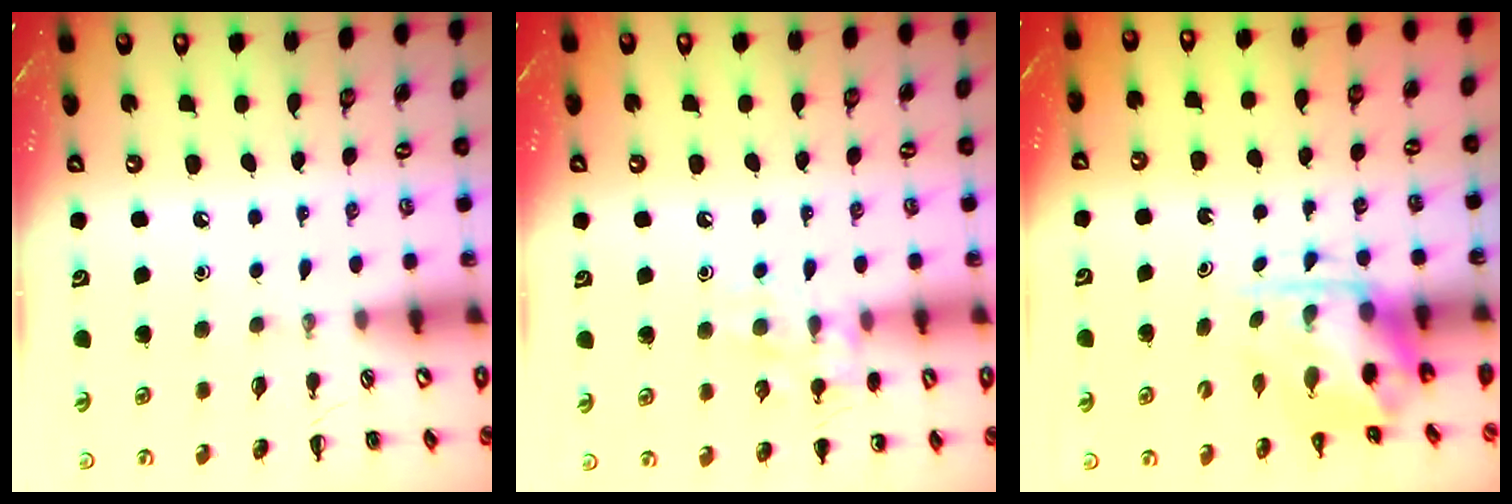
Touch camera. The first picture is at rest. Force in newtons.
{"total": 10.1, "press": 10.0, "slide": 1.5}
{"total": 5.5, "press": 5.4, "slide": 0.9}